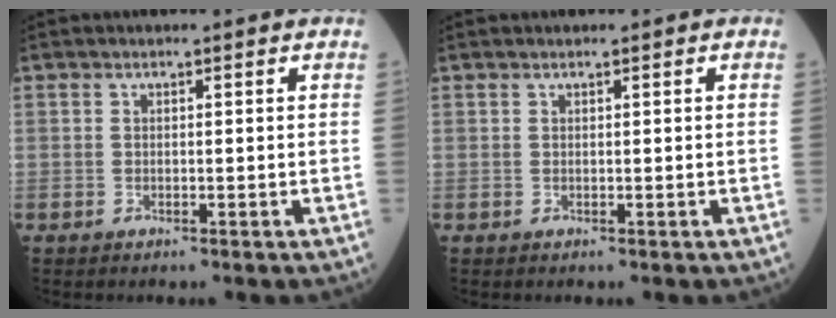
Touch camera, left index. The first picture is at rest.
{"total": 0.0}